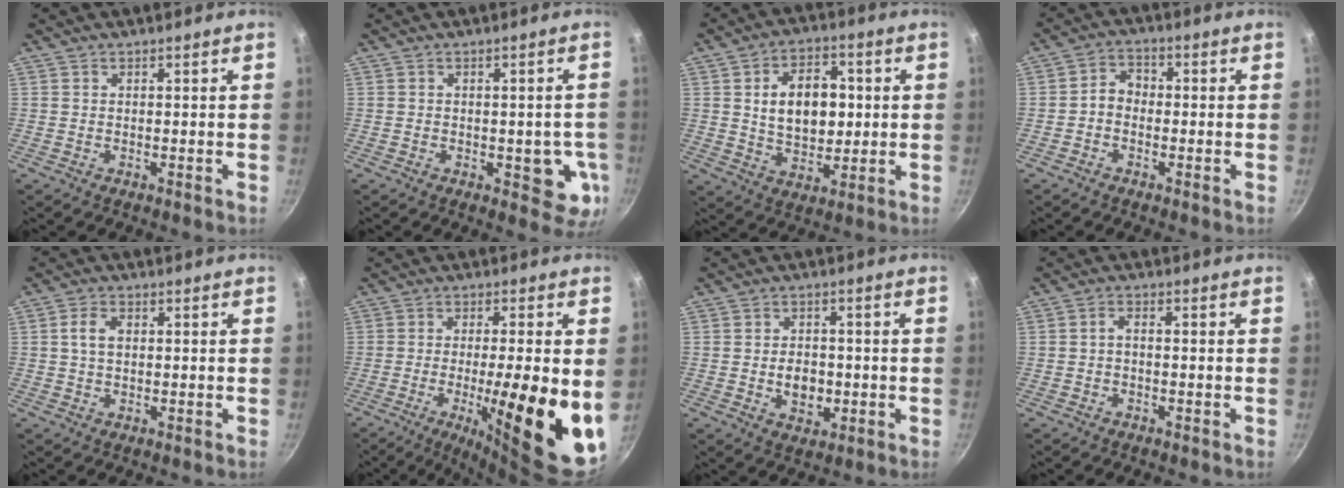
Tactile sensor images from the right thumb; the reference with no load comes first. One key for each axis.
{"total": 7.4, "fx": -1.6, "fy": 3.8, "fz": 6.1, "tx": -0.040, "ty": -0.006, "tz": -0.020}
{"total": 12.9, "fx": 1.7, "fy": 8.6, "fz": 9.5, "tx": -0.115, "ty": -0.001, "tz": 0.030}
{"total": 3.8, "fx": -1.0, "fy": 3.0, "fz": 2.1, "tx": -0.023, "ty": 0.021, "tz": -0.030}
{"total": 3.5, "fx": 0.4, "fy": 2.2, "fz": 2.7, "tx": -0.044, "ty": 0.006, "tz": 0.006}
{"total": 20.0, "fx": -3.6, "fy": 4.7, "fz": 19.1, "tx": -0.262, "ty": -0.014, "tz": -0.051}
{"total": 6.4, "fx": -1.1, "fy": 4.5, "fz": 4.4, "tx": -0.047, "ty": 0.005, "tz": -0.015}
{"total": 1.9, "fx": -0.6, "fy": 1.0, "fz": 1.5, "tx": -0.029, "ty": 0.014, "tz": -0.014}